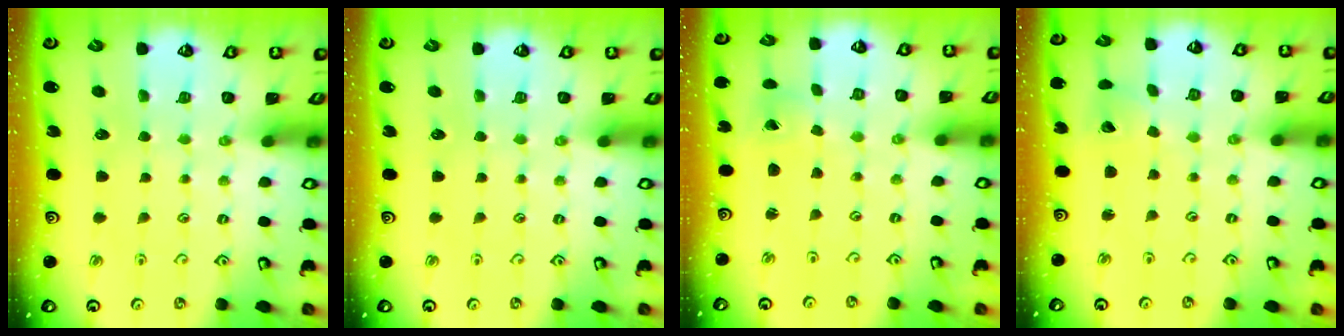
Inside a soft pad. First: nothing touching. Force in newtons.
{"total": 0.0}
{"total": 0.0}
{"total": 2.8, "press": 2.8, "slide": 0.4}